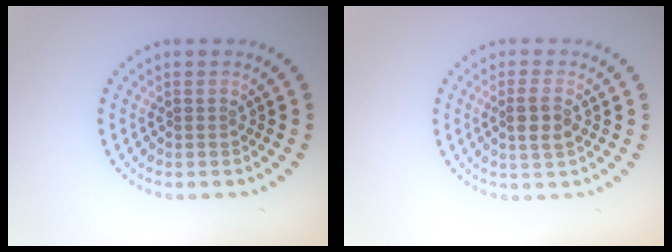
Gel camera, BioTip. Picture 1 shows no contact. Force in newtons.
{"total": 2.3, "press": 2.2, "slide": 0.8}